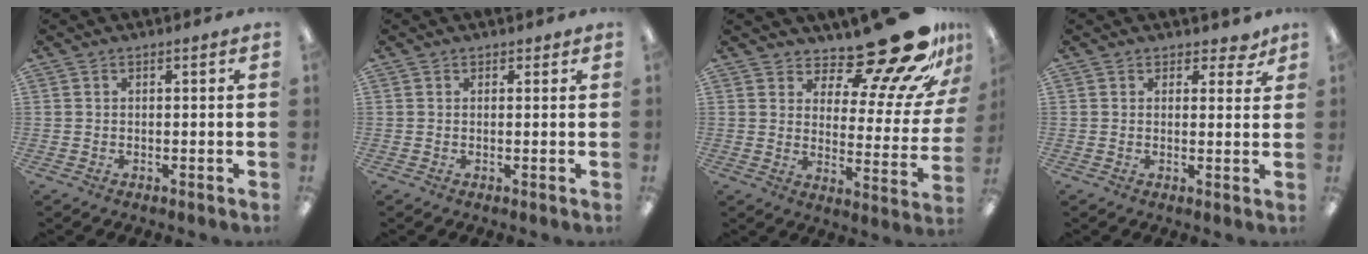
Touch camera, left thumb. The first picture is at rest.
{"total": 0.7, "force": [0.5, 0.5, 0.0], "torque": [0.008, -0.001, 0.007]}
{"total": 20.2, "force": [16.4, 5.7, 10.4], "torque": [-0.133, -0.126, 0.266]}
{"total": 3.5, "force": [2.5, 2.2, 1.3], "torque": [-0.005, -0.009, 0.042]}